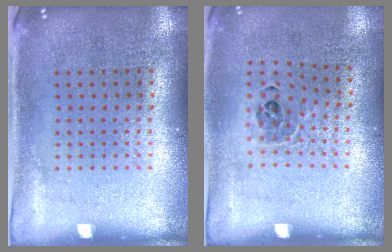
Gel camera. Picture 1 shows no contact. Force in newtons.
{"total": 0.8, "press": 0.8, "slide": 0.2}